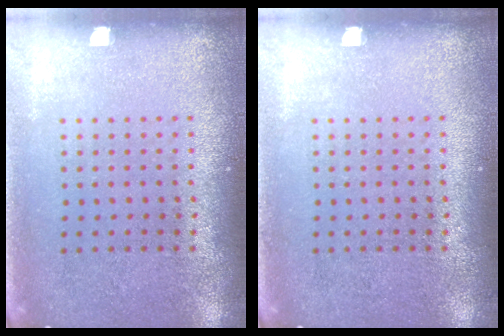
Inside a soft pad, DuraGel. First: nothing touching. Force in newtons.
{"total": 0.0}